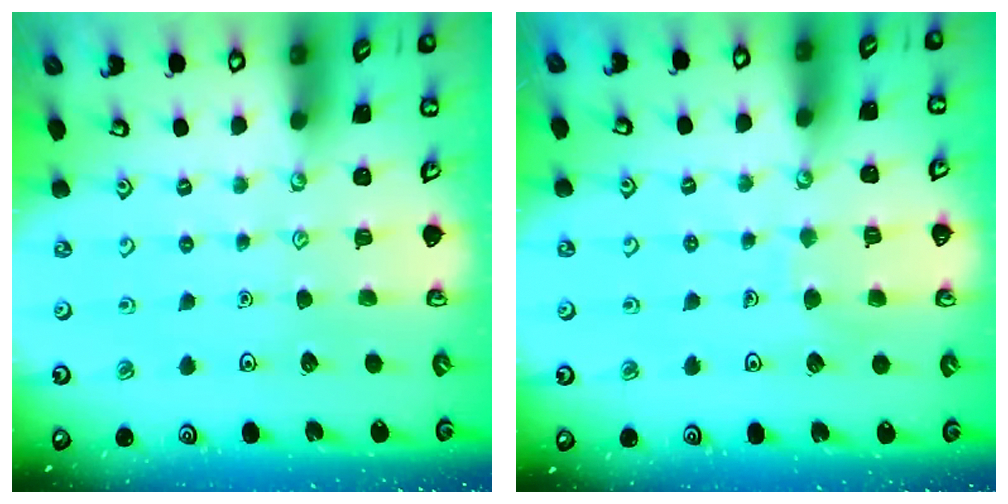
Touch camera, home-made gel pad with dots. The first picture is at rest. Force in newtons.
{"total": 5.4, "press": 5.4, "slide": 0.3}